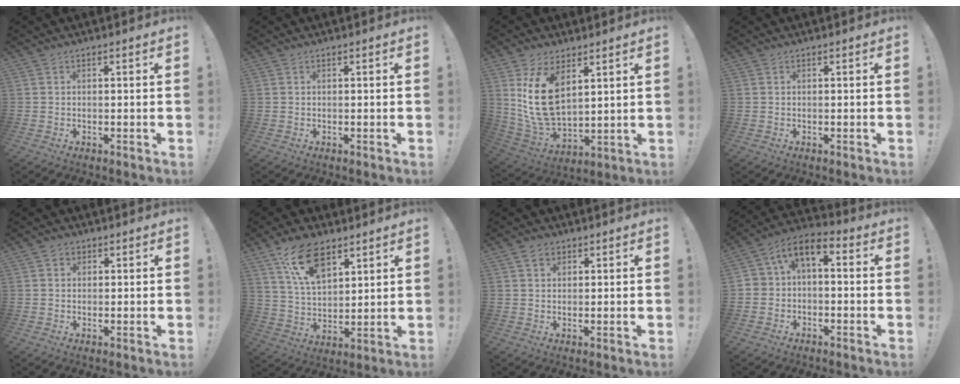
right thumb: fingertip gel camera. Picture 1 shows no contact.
{"total": 0.0}
{"total": 14.8, "force": [5.7, 9.0, 10.3], "torque": [-0.210, -0.033, 0.107]}
{"total": 0.0}
{"total": 1.7, "force": [0.7, 1.5, 0.5], "torque": [-0.011, 0.002, 0.011]}
{"total": 14.3, "force": [9.0, 7.2, 8.6], "torque": [-0.146, -0.035, 0.168]}
{"total": 3.1, "force": [1.6, 2.3, 1.4], "torque": [-0.025, 0.000, 0.030]}
{"total": 5.7, "force": [-0.9, 4.0, 4.0], "torque": [-0.077, 0.014, -0.013]}